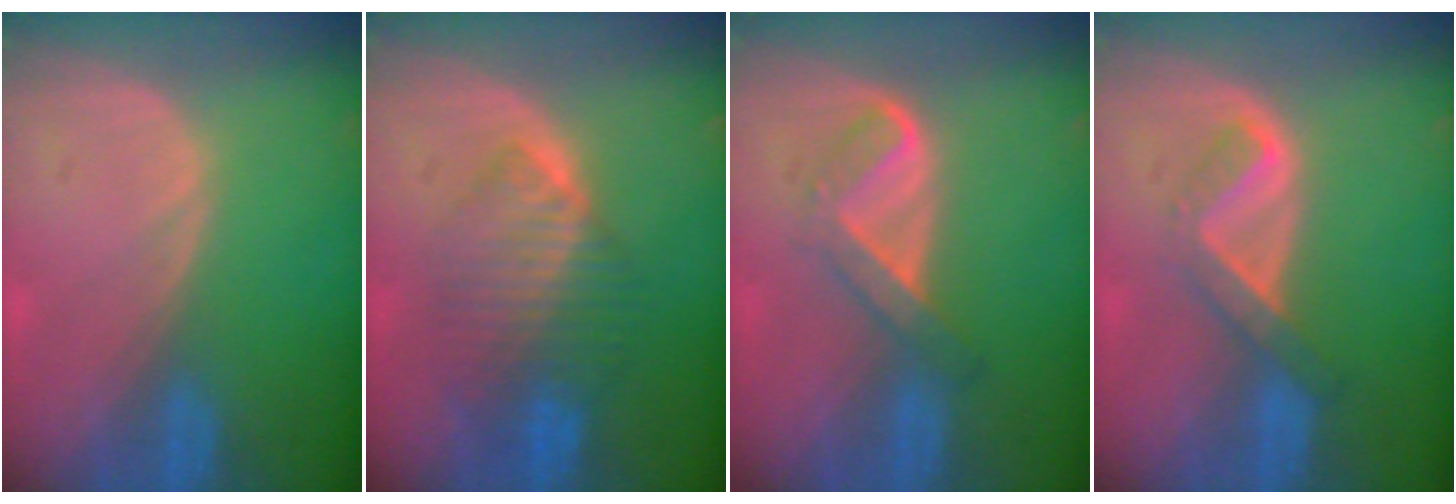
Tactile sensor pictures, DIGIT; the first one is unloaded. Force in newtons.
{"total": 7.5, "press": 7.3, "slide": 1.6}
{"total": 5.4, "press": 4.5, "slide": 3.0}
{"total": 5.2, "press": 4.5, "slide": 2.6}